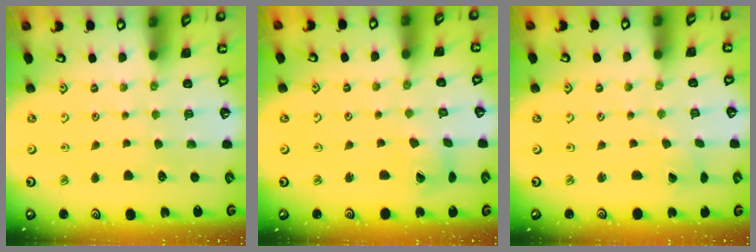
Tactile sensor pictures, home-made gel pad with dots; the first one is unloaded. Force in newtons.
{"total": 3.6, "press": 3.6, "slide": 0.4}
{"total": 0.0}